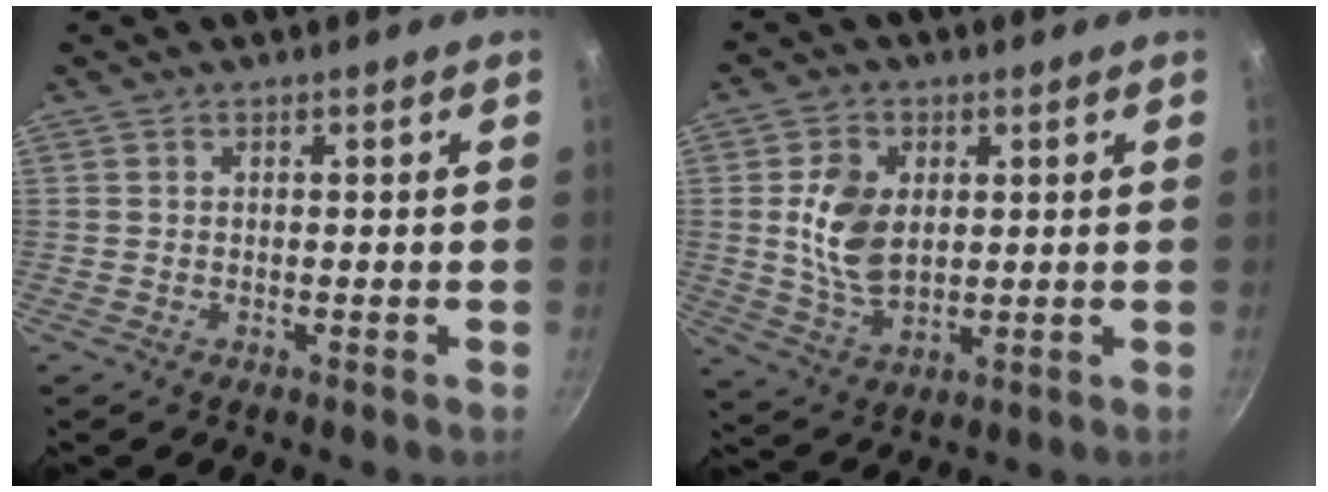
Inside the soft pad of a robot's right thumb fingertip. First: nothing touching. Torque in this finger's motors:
{"motor_torque": [-0.64, 0.81, 0.56, 0.16, 0.06]}